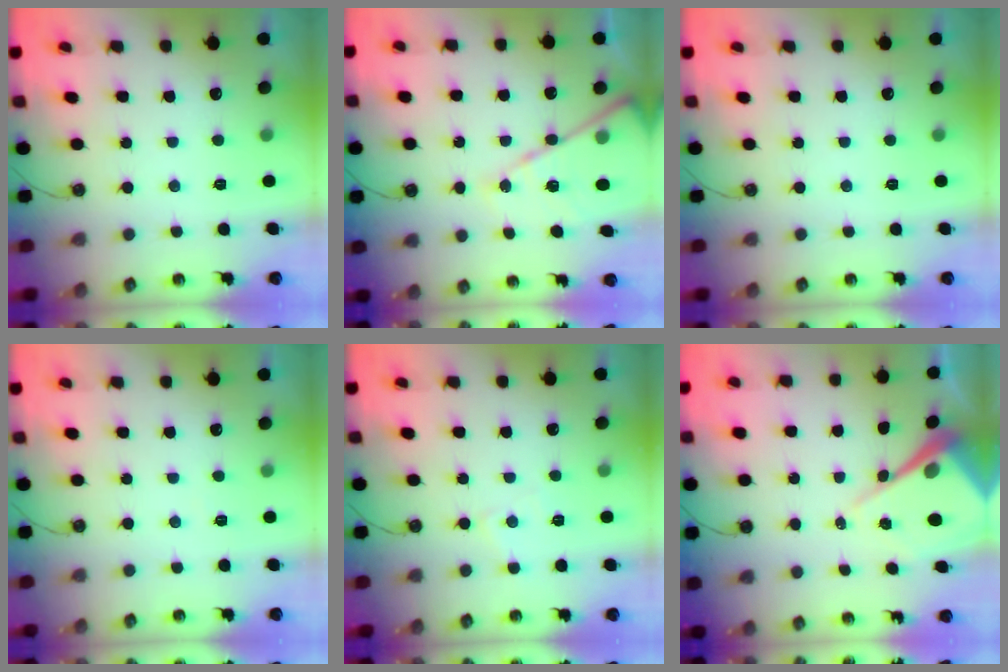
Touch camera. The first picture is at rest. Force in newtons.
{"total": 15.3, "press": 15.2, "slide": 1.6}
{"total": 0.0}
{"total": 2.7, "press": 2.7, "slide": 0.5}
{"total": 4.7, "press": 4.6, "slide": 0.6}
{"total": 12.1, "press": 12.0, "slide": 1.0}